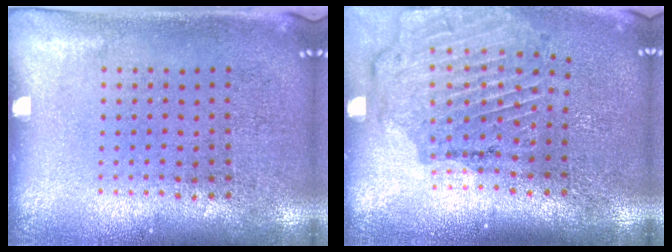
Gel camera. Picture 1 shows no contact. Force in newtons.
{"total": 1.7, "press": 1.7, "slide": 0.1}